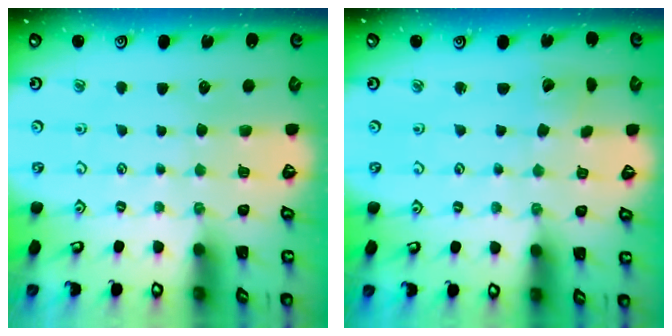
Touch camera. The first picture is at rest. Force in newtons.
{"total": 2.2, "press": 2.2, "slide": 0.2}